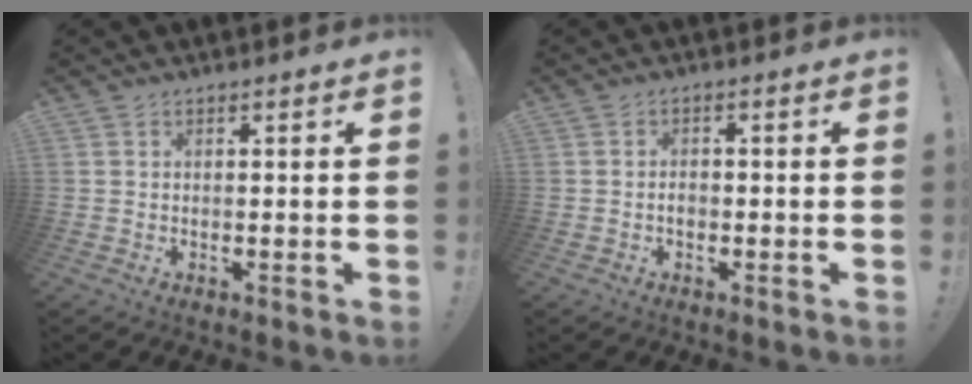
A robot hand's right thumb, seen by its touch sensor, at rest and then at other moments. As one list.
[{"total": 1.6, "force": [-0.8, 1.0, 0.9], "torque": [-0.018, 0.003, -0.014]}]